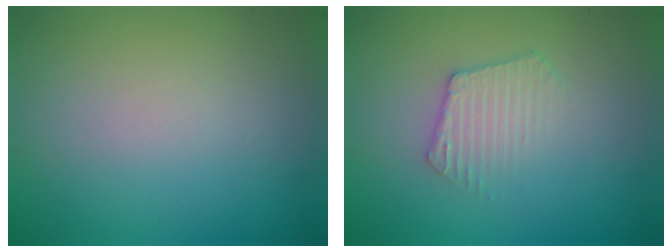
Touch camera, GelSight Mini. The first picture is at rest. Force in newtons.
{"total": 2.4, "press": 2.4, "slide": 0.3}